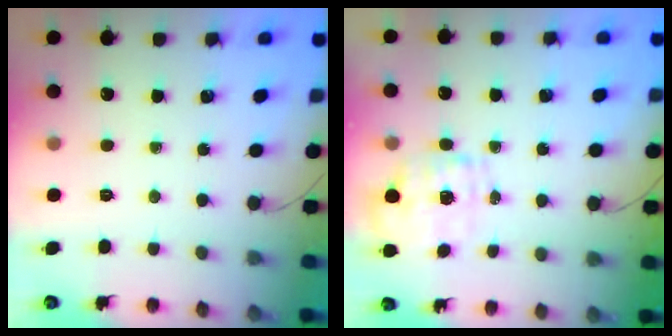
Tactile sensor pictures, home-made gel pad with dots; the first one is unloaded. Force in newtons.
{"total": 1.5, "press": 1.5, "slide": 0.5}